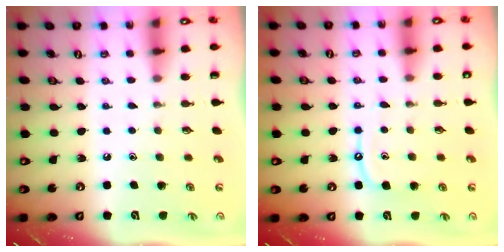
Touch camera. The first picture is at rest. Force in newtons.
{"total": 7.5, "press": 7.5, "slide": 0.7}